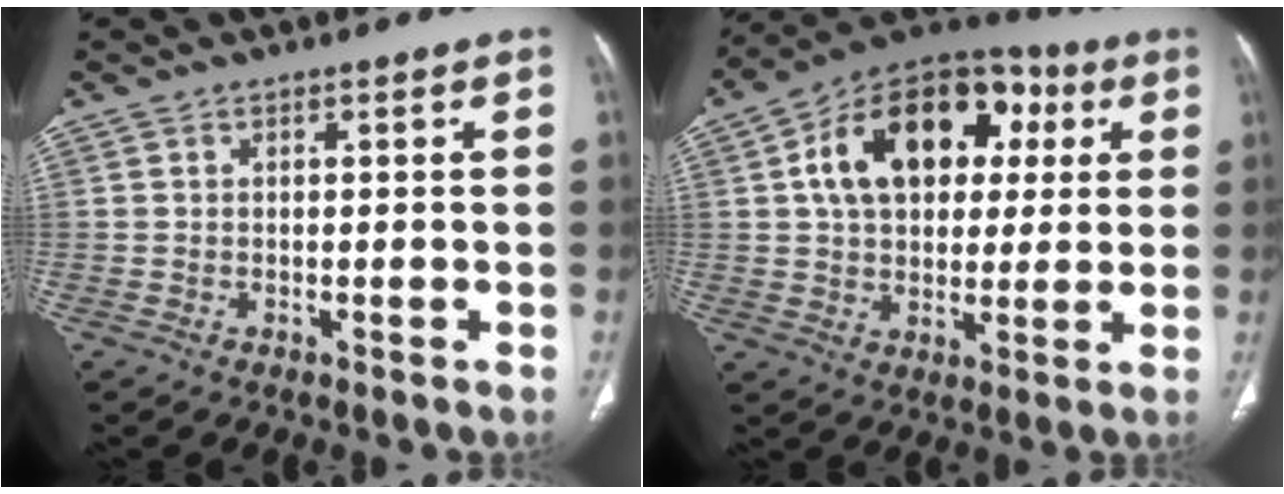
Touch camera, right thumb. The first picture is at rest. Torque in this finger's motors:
{"motor_torque": [1.96, 2.22, 1.27, -0.09, 0.15]}